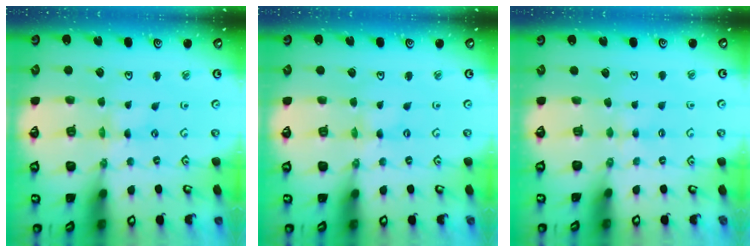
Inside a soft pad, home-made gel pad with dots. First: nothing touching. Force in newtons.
{"total": 0.0}
{"total": 2.7, "press": 2.7, "slide": 0.6}